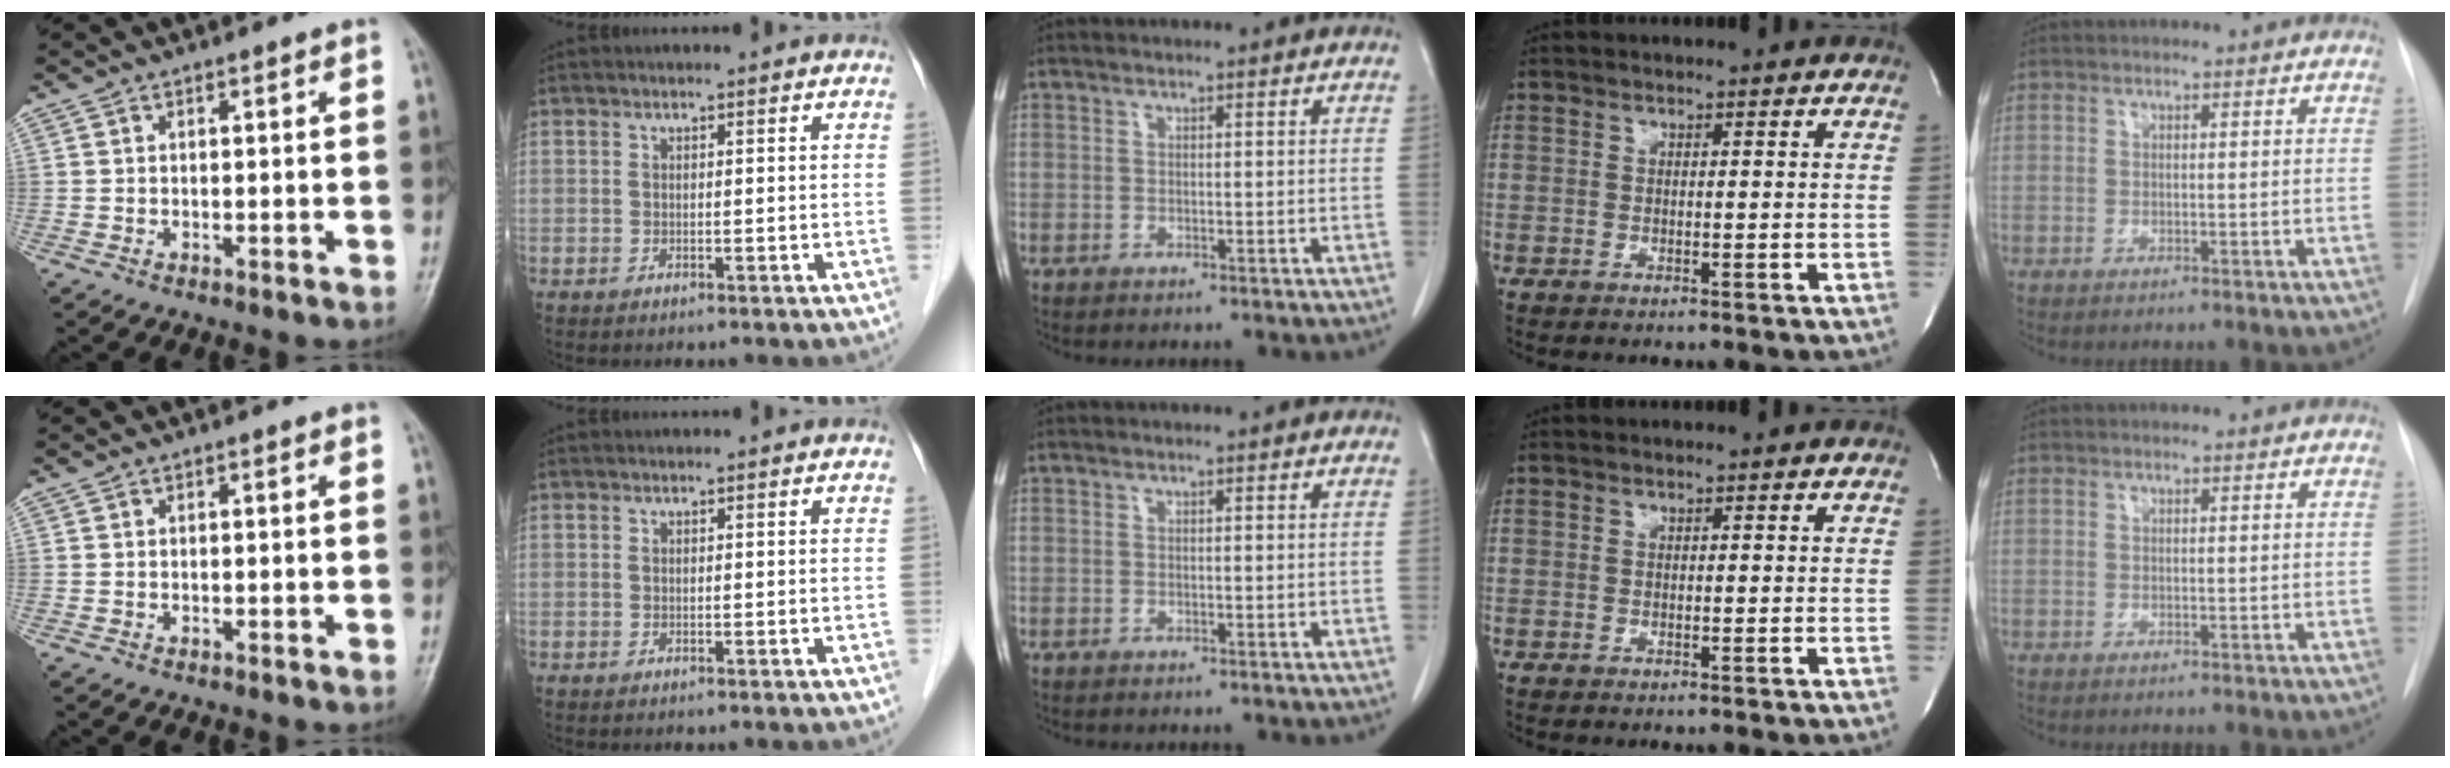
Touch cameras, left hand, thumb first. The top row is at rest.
{}